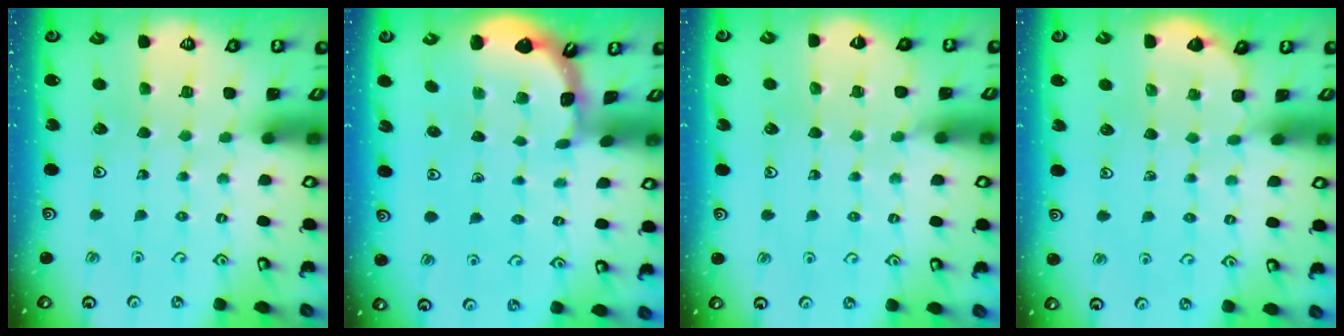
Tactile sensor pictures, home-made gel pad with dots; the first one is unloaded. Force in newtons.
{"total": 0.9, "press": 0.9, "slide": 0.2}
{"total": 3.9, "press": 3.8, "slide": 0.5}
{"total": 2.1, "press": 2.1, "slide": 0.2}